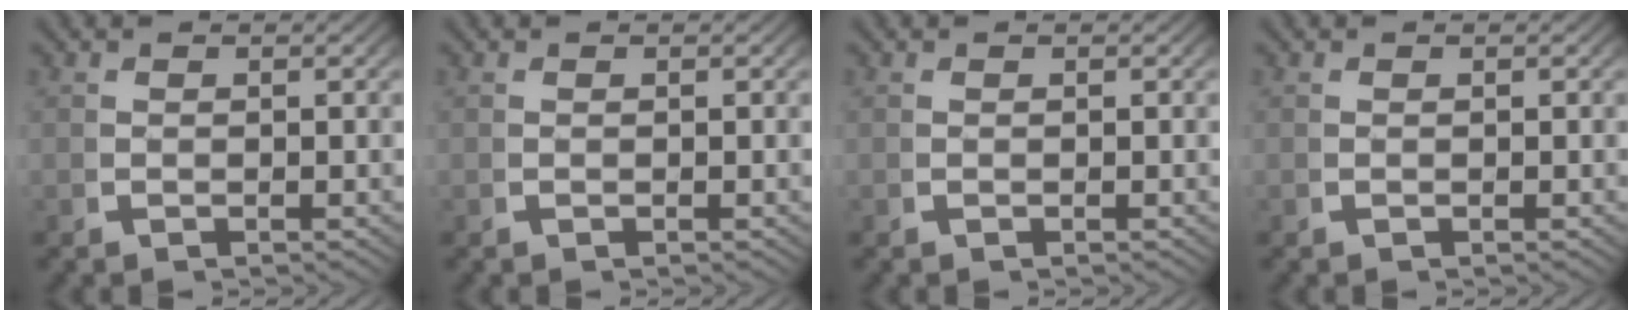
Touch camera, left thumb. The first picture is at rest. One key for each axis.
{"total": 0.0}
{"total": 0.0}
{"total": 0.0}